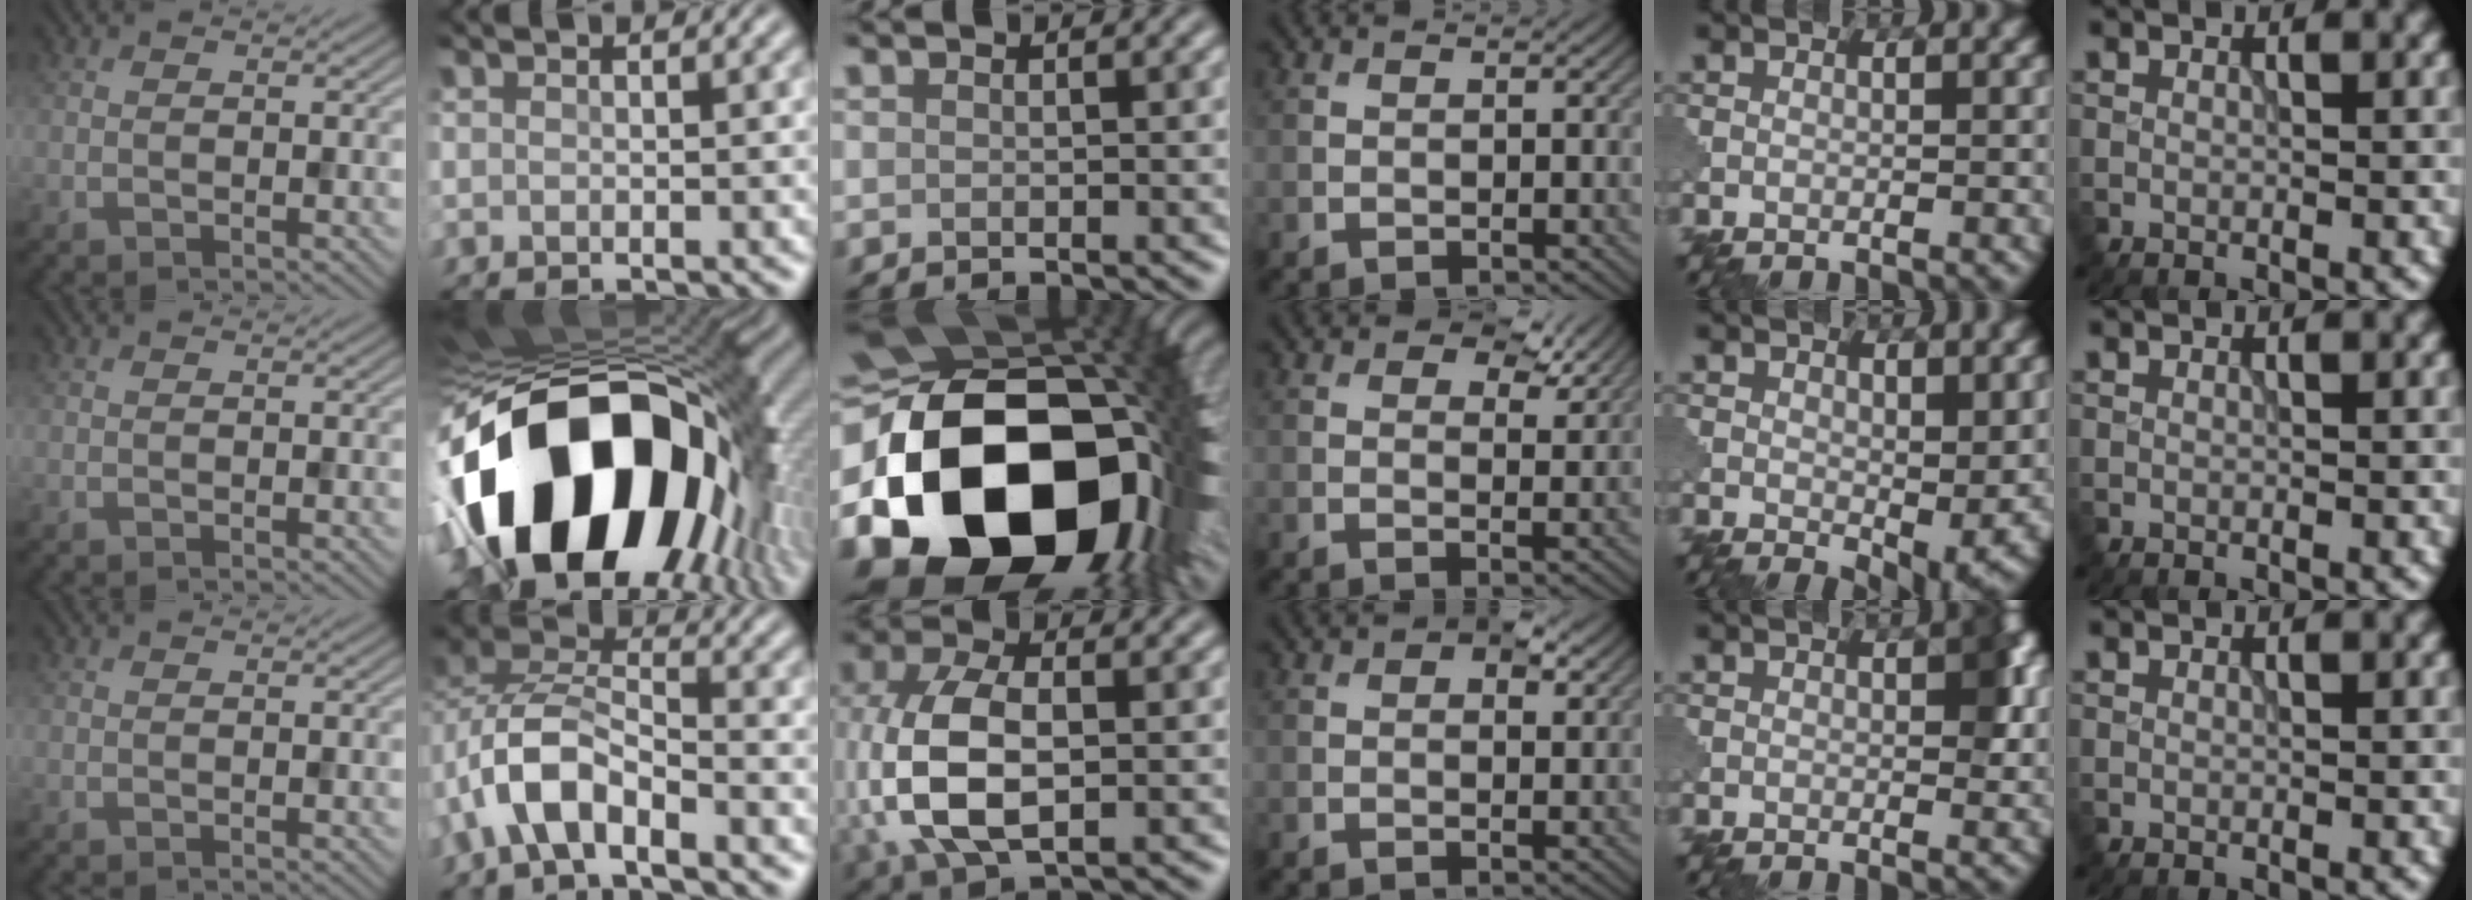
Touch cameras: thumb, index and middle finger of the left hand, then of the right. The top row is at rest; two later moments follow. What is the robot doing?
{"motion": "disassemble", "object": "puzzle pieces"}